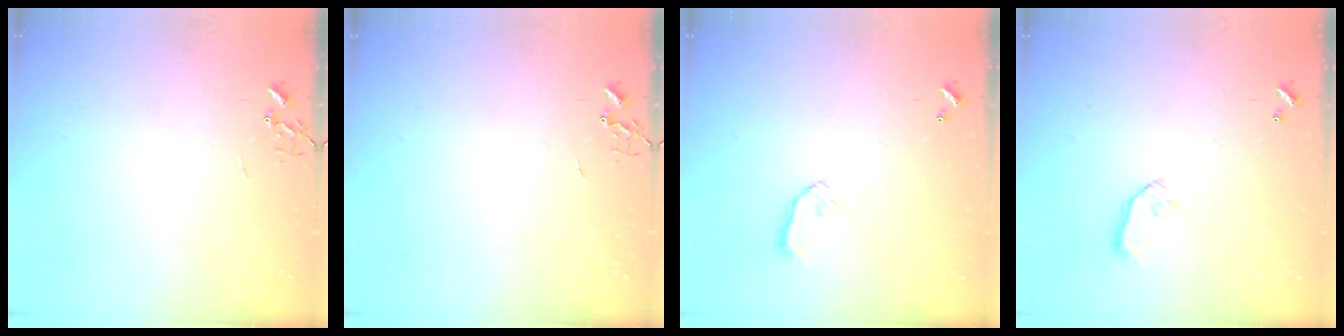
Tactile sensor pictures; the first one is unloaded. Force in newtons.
{"total": 0.0}
{"total": 7.3, "press": 7.3, "slide": 0.4}
{"total": 8.0, "press": 8.0, "slide": 0.4}